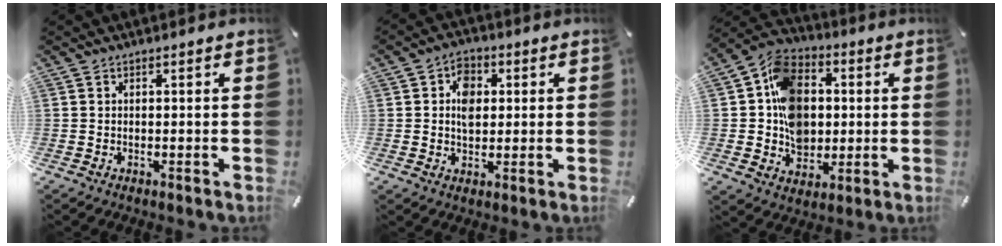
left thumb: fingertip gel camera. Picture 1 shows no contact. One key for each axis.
{"total": 6.2, "fx": 0.9, "fy": 4.7, "fz": 3.9, "tx": -0.055, "ty": 0.004, "tz": 0.012}
{"total": 13.9, "fx": 0.8, "fy": 11.7, "fz": 7.6, "tx": -0.138, "ty": 0.014, "tz": 0.018}